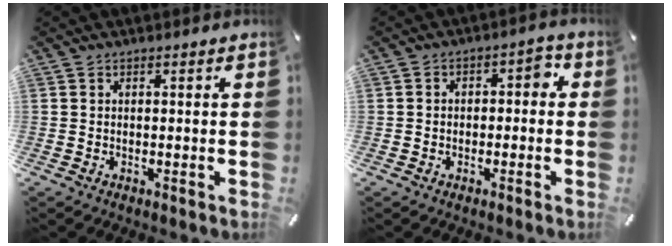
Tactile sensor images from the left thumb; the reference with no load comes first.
{"total": 3.3, "force": [-1.8, 2.2, 1.7], "torque": [-0.032, 0.020, -0.037]}